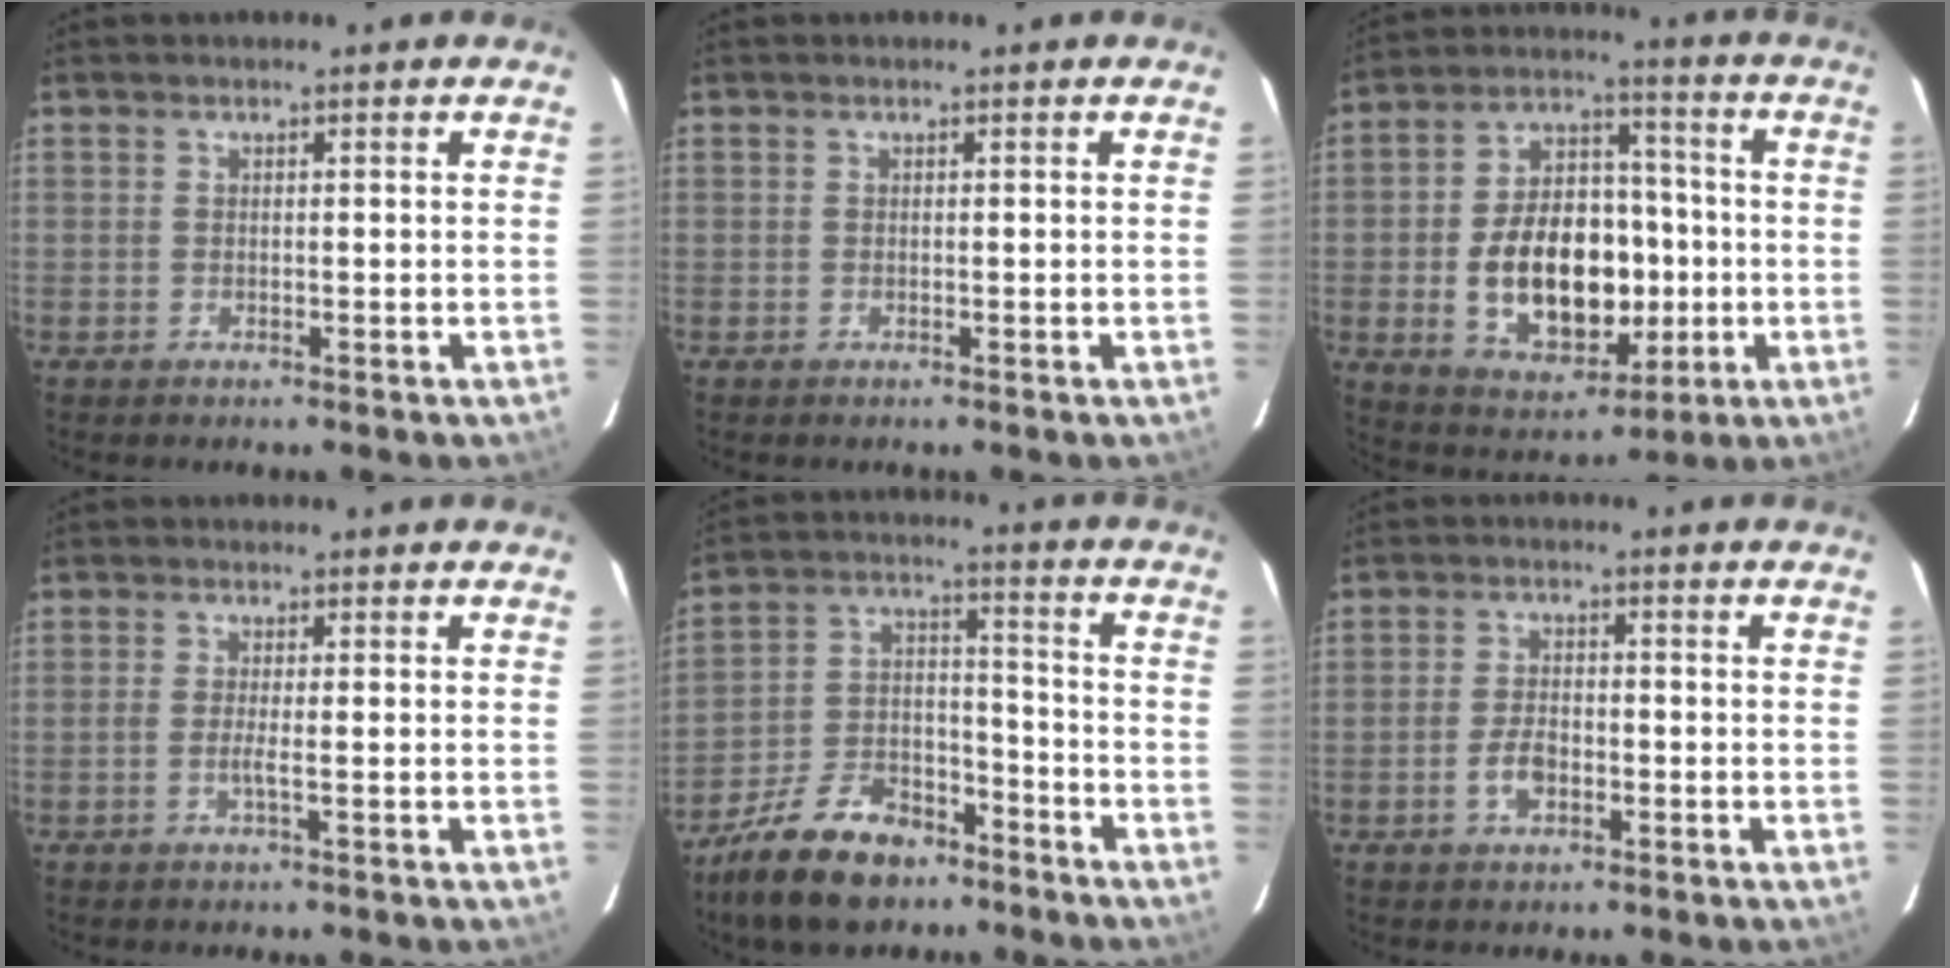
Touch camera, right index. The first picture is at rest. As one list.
[{"total": 0.0}, {"total": 18.4, "force": [-3.0, 11.8, 13.8], "torque": [-0.262, 0.025, -0.024]}, {"total": 1.6, "force": [-0.6, -0.3, 1.5], "torque": [-0.029, -0.002, -0.012]}, {"total": 15.7, "force": [-11.1, 7.9, 7.7], "torque": [-0.171, 0.011, -0.184]}, {"total": 4.1, "force": [-1.7, 2.3, 3.0], "torque": [-0.062, 0.003, -0.029]}]